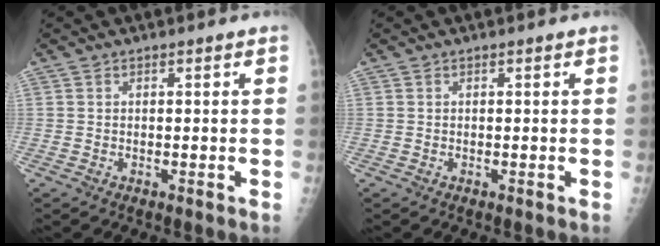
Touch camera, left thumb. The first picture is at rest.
{"total": 0.0}